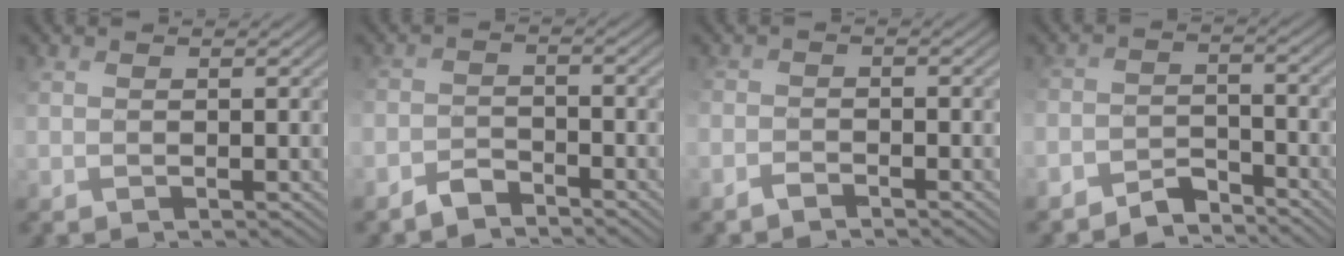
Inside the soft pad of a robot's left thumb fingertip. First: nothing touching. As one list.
[{"total": 2.6, "force": [-2.5, 0.7, 0.0], "torque": [0.001, 0.001, -0.051]}, {"total": 1.5, "force": [-1.4, 0.4, -0.2], "torque": [0.004, -0.002, -0.027]}, {"total": 4.6, "force": [-4.5, 1.1, 0.3], "torque": [-0.007, -0.002, -0.082]}]